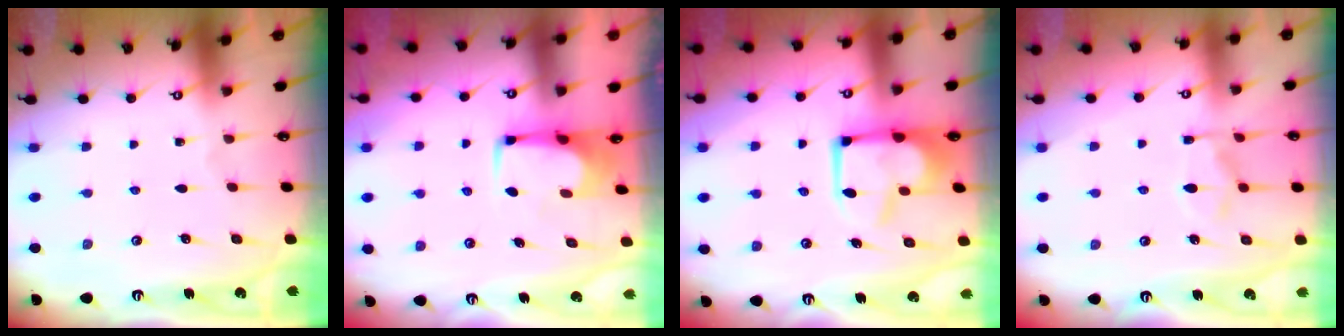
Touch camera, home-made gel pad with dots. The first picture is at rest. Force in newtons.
{"total": 0.8, "press": 0.8, "slide": 0.3}
{"total": 2.1, "press": 2.0, "slide": 0.8}
{"total": 9.5, "press": 9.4, "slide": 1.2}